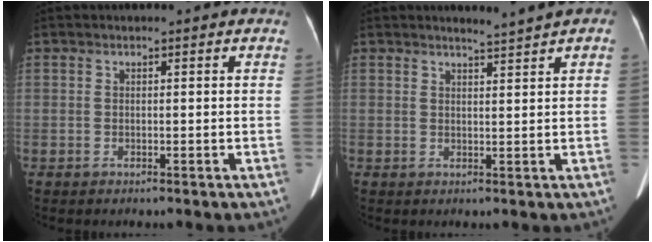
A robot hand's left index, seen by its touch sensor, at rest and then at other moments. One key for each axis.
{"total": 1.9, "fx": 1.6, "fy": -0.5, "fz": 0.8, "tx": -0.013, "ty": 0.002, "tz": 0.027}